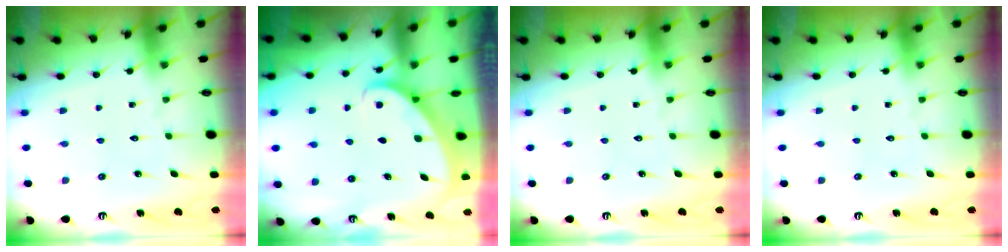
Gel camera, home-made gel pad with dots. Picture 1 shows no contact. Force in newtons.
{"total": 2.7, "press": 2.7, "slide": 0.2}
{"total": 0.0}
{"total": 0.0}